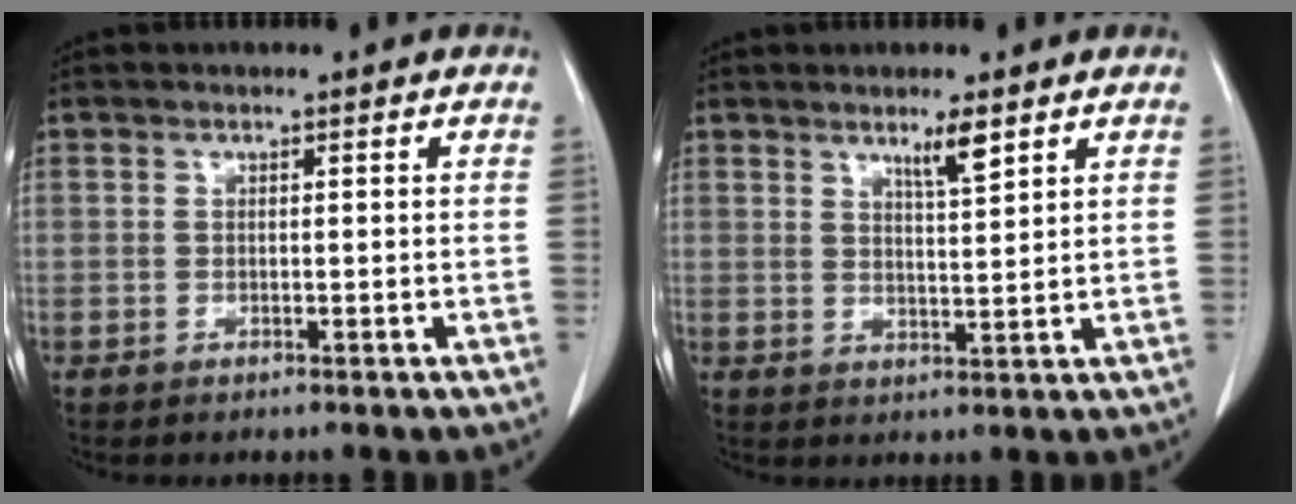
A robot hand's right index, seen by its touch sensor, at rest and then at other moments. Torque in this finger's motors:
{"motor_torque": [0.08, 0.10, 0.06, 0.02]}